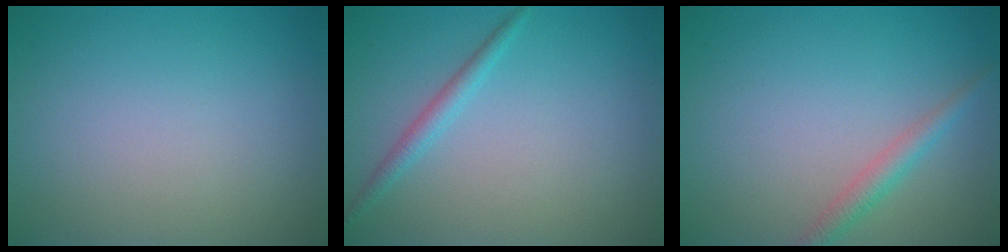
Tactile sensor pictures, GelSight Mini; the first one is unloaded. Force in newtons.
{"total": 1.5, "press": 1.5, "slide": 0.1}
{"total": 2.0, "press": 2.0, "slide": 0.0}